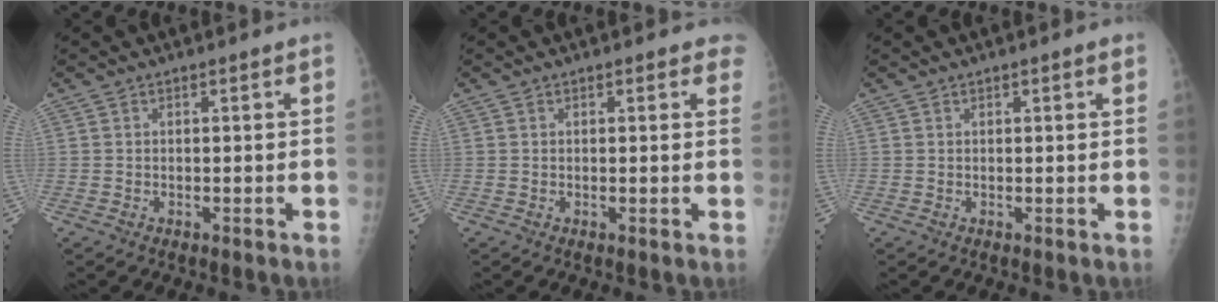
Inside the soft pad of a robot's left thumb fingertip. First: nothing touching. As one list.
[{"total": 2.6, "force": [1.8, 1.3, 1.3], "torque": [0.015, -0.002, 0.011]}, {"total": 1.3, "force": [0.7, 0.4, 1.1], "torque": [-0.013, 0.001, 0.008]}]